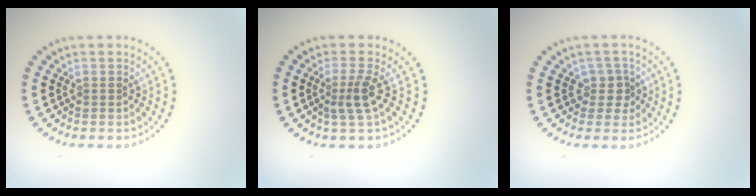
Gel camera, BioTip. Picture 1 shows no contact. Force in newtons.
{"total": 2.3, "press": 1.8, "slide": 1.4}
{"total": 2.0, "press": 1.6, "slide": 1.2}